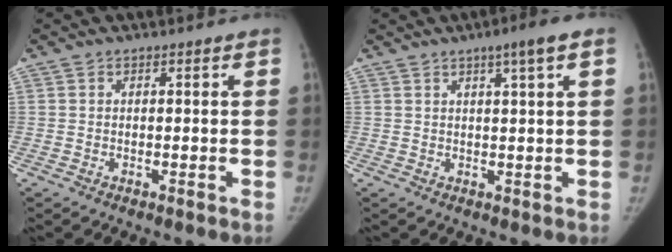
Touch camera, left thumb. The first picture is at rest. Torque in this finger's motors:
{"motor_torque": [0.00, 0.00, 0.62, -0.49, 0.04]}